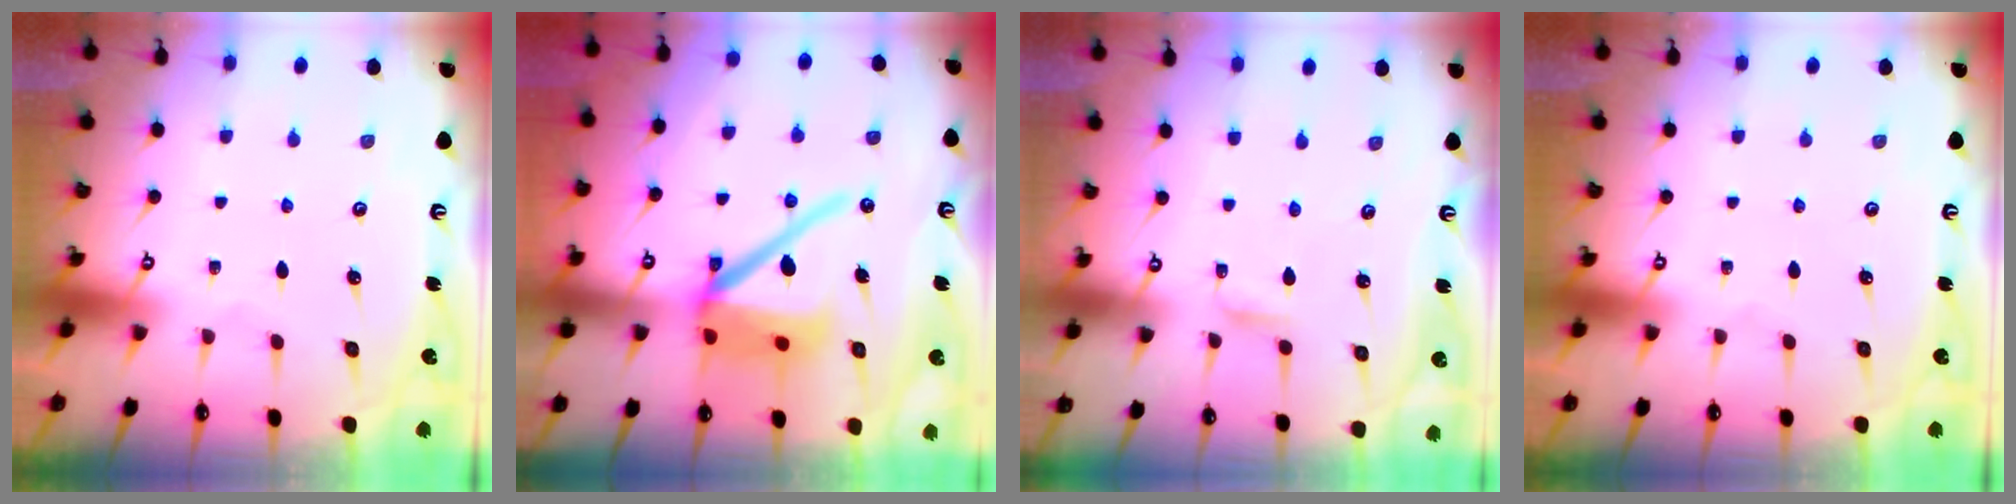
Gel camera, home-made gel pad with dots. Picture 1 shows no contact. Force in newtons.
{"total": 15.2, "press": 15.1, "slide": 2.1}
{"total": 2.5, "press": 2.5, "slide": 0.3}
{"total": 0.0}